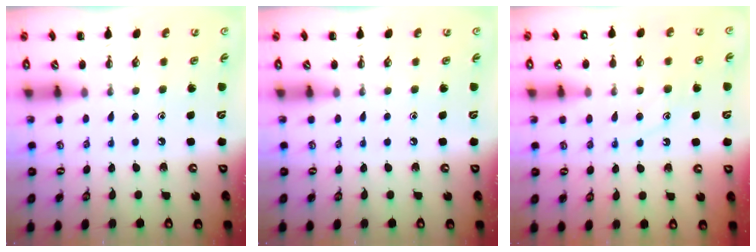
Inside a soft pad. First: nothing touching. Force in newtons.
{"total": 0.0}
{"total": 10.5, "press": 10.4, "slide": 0.8}